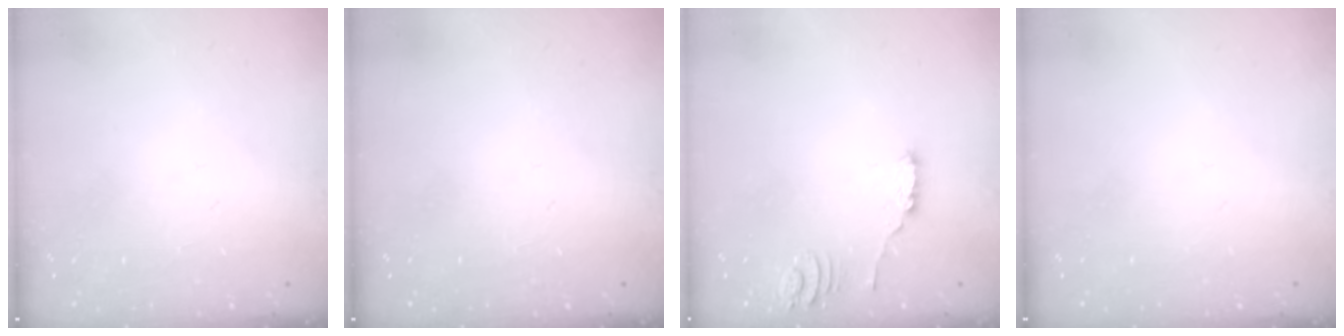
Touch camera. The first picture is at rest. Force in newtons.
{"total": 0.0}
{"total": 1.6, "press": 1.5, "slide": 0.1}
{"total": 0.0}